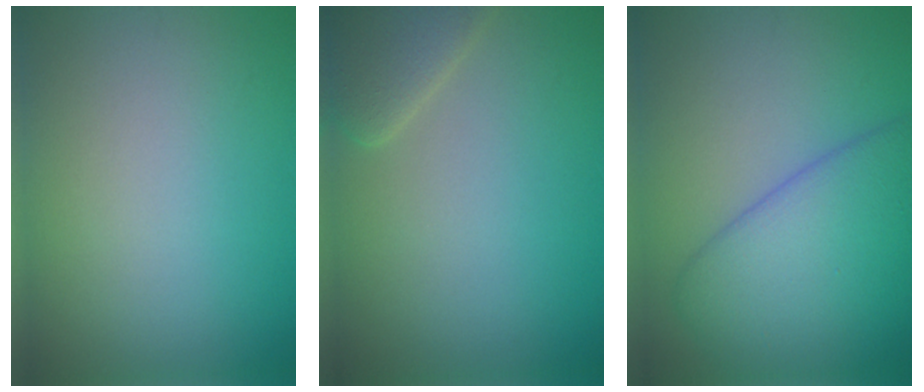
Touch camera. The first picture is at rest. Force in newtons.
{"total": 3.2, "press": 3.2, "slide": 0.4}
{"total": 8.0, "press": 8.0, "slide": 0.3}